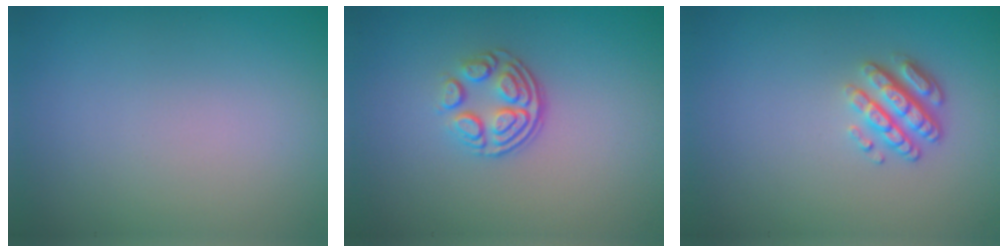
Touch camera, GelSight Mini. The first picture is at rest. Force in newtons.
{"total": 3.5, "press": 2.5, "slide": 2.4}
{"total": 2.9, "press": 2.4, "slide": 1.7}